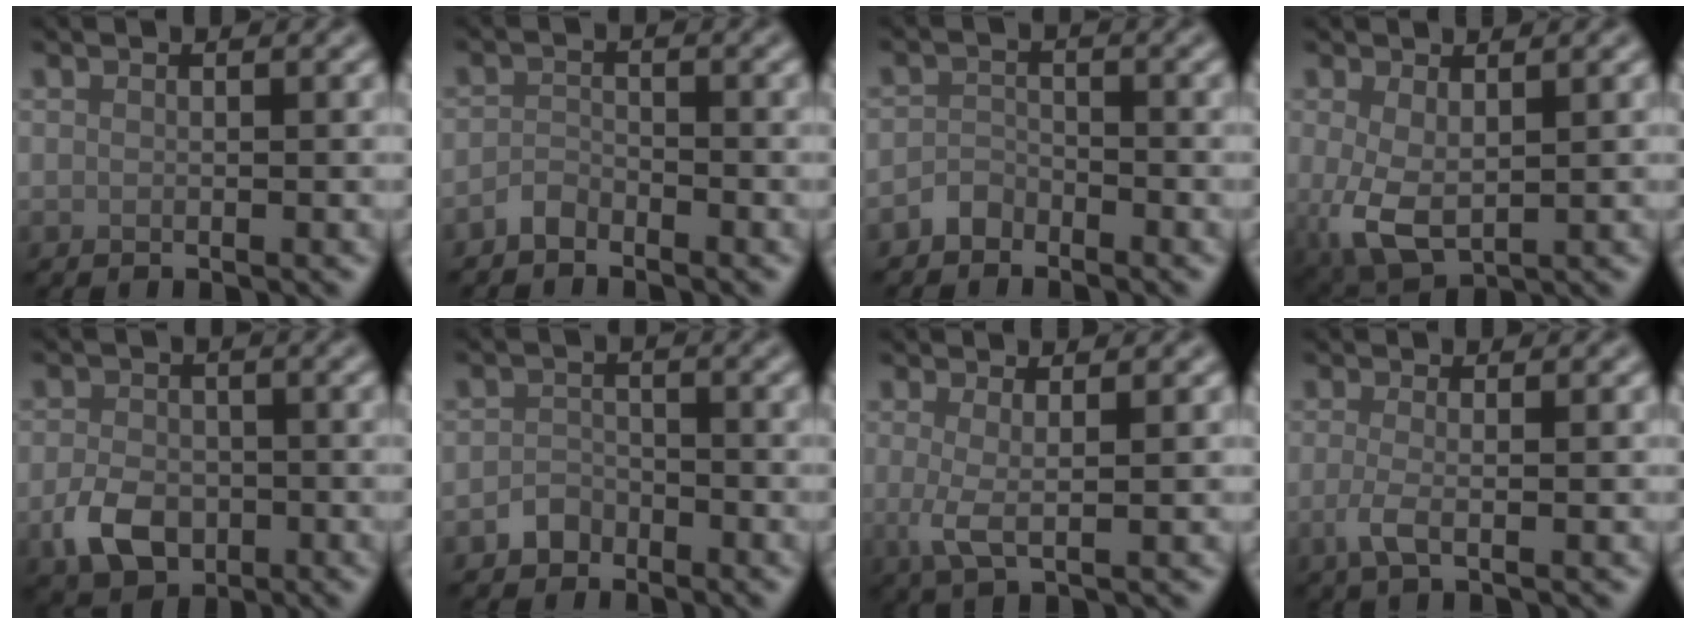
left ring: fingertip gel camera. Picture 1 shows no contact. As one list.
[{"total": 1.5, "force": [-1.3, 0.6, 0.3], "torque": [-0.004, 0.005, -0.029]}, {"total": 1.6, "force": [-1.3, 0.9, 0.1], "torque": [0.001, 0.010, -0.028]}, {"total": 4.0, "force": [0.0, 2.1, 3.4], "torque": [-0.081, -0.010, 0.005]}, {"total": 4.4, "force": [-1.6, 3.2, 2.6], "torque": [-0.054, -0.007, -0.034]}, {"total": 1.9, "force": [-1.3, 1.3, 0.3], "torque": [0.003, 0.007, -0.027]}, {"total": 2.4, "force": [0.2, 0.6, 2.3], "torque": [-0.043, -0.003, 0.002]}, {"total": 2.2, "force": [-0.5, 0.7, 2.0], "torque": [-0.043, -0.005, -0.016]}]